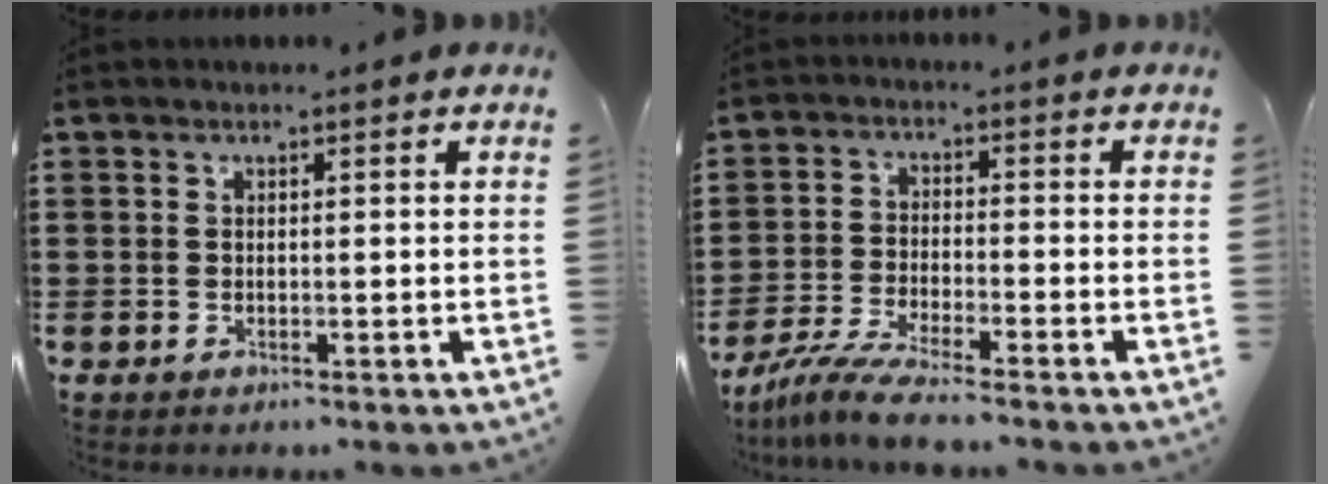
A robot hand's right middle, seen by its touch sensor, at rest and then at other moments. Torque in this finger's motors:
{"motor_torque": [1.25, -0.41, 0.39, 0.15]}